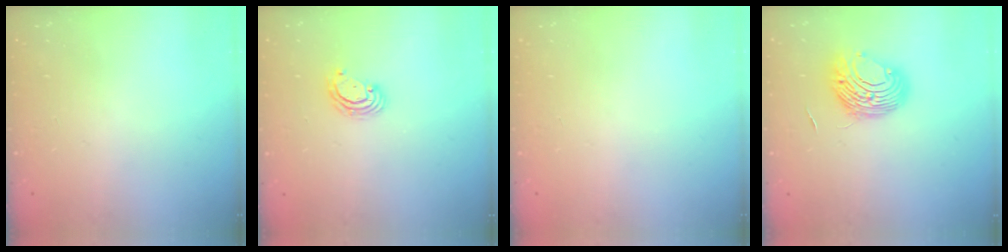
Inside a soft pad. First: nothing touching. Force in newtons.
{"total": 3.6, "press": 3.6, "slide": 0.3}
{"total": 0.0}
{"total": 9.4, "press": 9.3, "slide": 1.0}